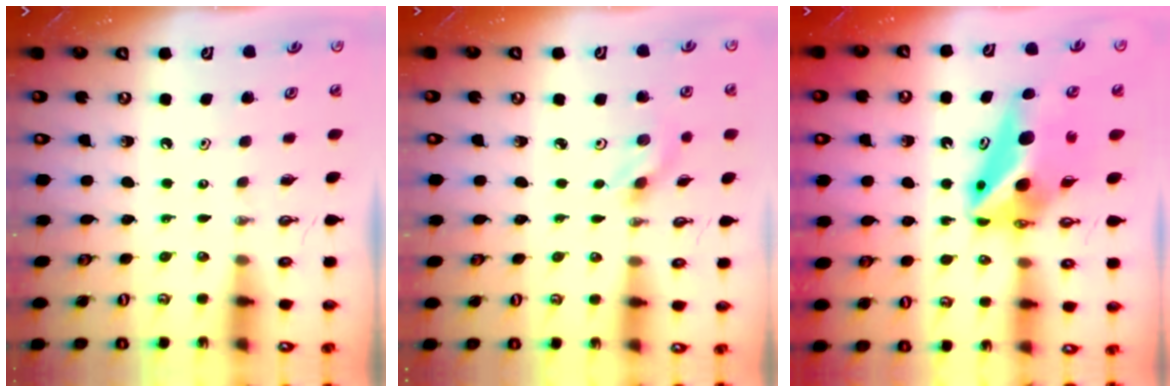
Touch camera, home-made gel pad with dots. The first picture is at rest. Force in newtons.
{"total": 2.8, "press": 2.5, "slide": 1.3}
{"total": 10.2, "press": 10.2, "slide": 0.8}